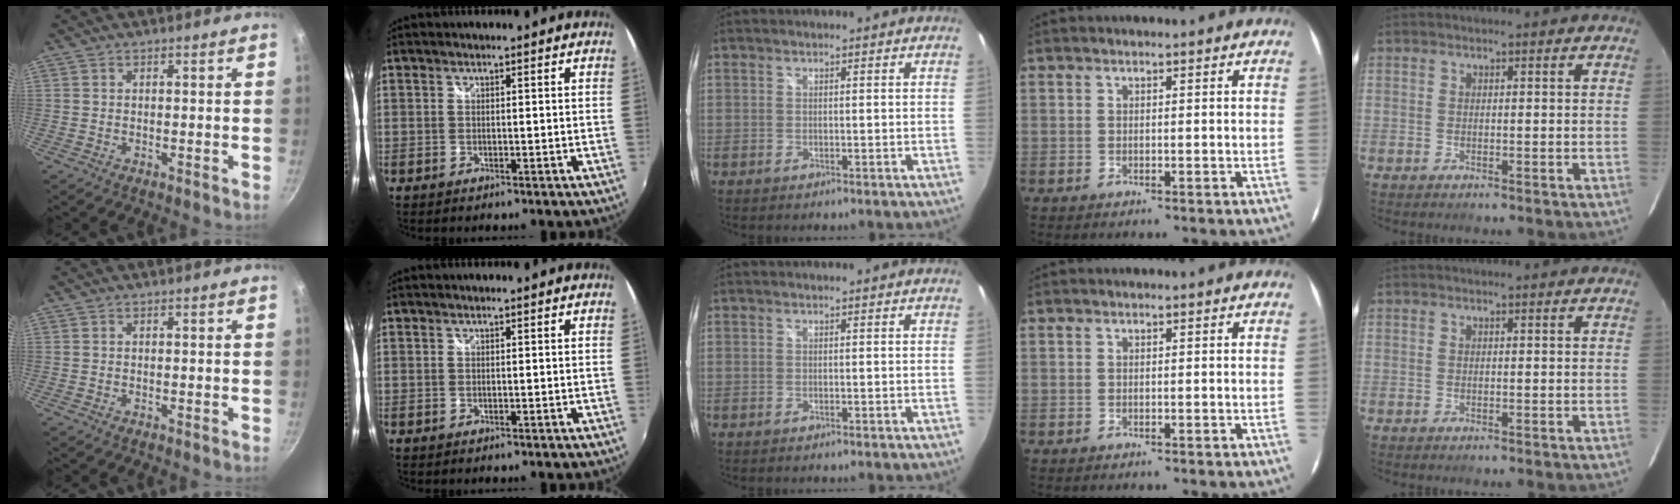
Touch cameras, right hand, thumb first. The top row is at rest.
{}